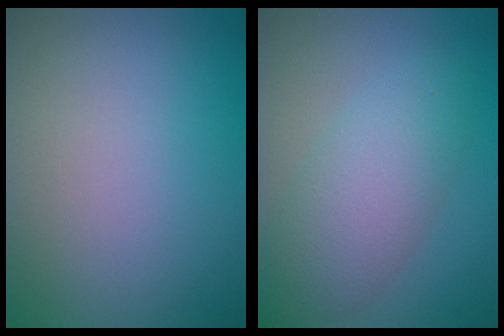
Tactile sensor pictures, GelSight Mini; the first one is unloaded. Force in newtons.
{"total": 5.0, "press": 5.0, "slide": 0.2}